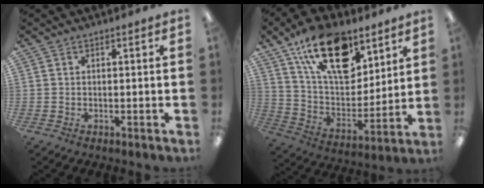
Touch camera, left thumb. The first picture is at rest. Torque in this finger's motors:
{"motor_torque": [1.26, 1.41, 1.42, -1.35, 0.17]}